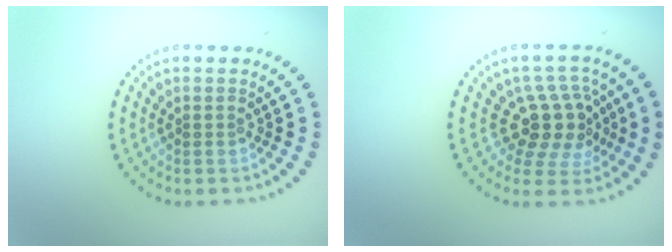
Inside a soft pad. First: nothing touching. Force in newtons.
{"total": 4.2, "press": 3.6, "slide": 2.2}